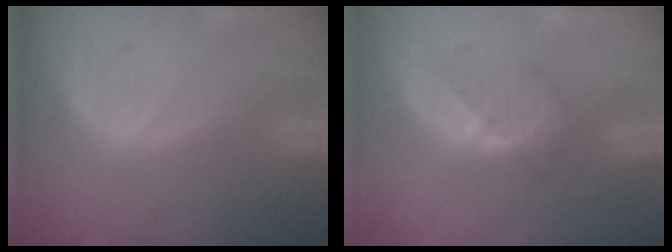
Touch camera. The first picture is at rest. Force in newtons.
{"total": 3.0, "press": 2.9, "slide": 0.7}